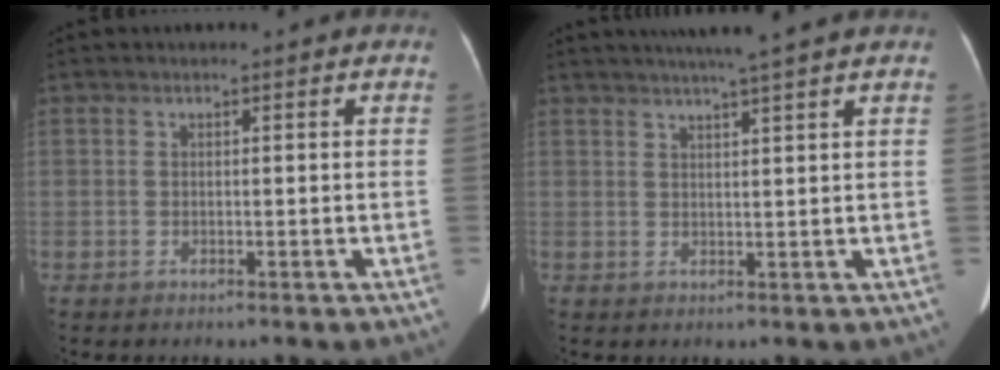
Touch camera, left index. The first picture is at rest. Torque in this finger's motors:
{"motor_torque": [0.47, -0.52, 0.01, 0.07]}